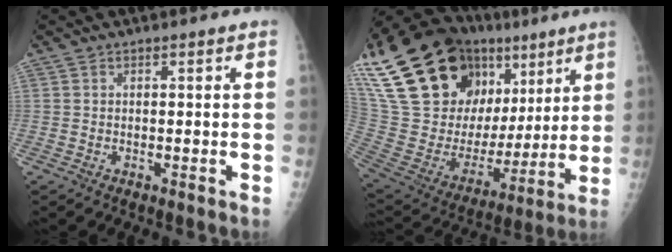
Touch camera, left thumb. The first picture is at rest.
{"total": 37.6, "force": [17.2, 21.0, 26.0], "torque": [-0.476, 0.034, 0.313]}